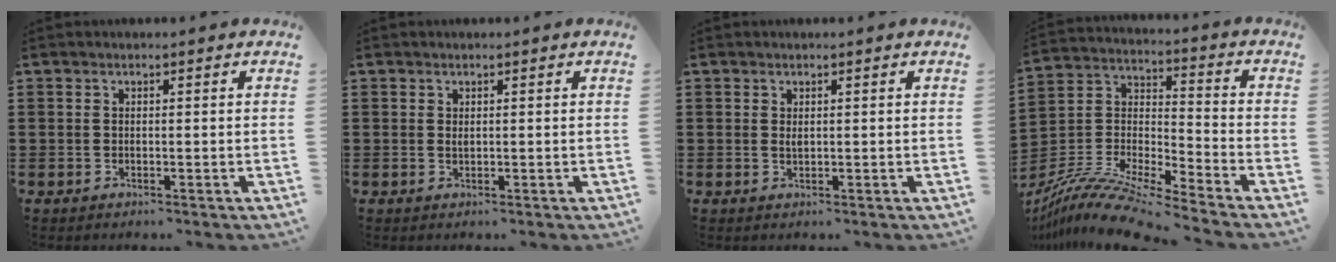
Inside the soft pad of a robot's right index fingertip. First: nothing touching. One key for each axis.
{"total": 0.8, "fx": 0.3, "fy": 0.5, "fz": 0.5, "tx": -0.013, "ty": 0.003, "tz": 0.006}
{"total": 1.0, "fx": 0.4, "fy": 0.5, "fz": 0.7, "tx": -0.016, "ty": 0.004, "tz": 0.007}
{"total": 10.9, "fx": -9.8, "fy": 1.0, "fz": 4.7, "tx": -0.100, "ty": 0.013, "tz": -0.199}